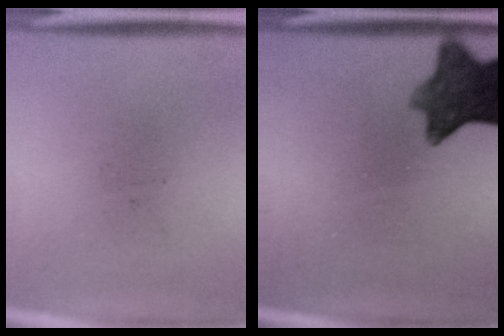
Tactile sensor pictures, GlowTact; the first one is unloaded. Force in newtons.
{"total": 9.2}